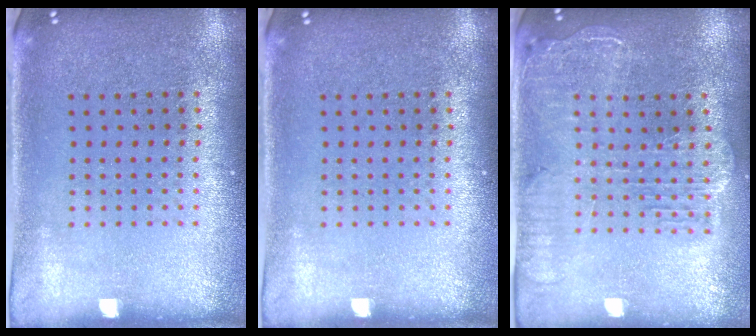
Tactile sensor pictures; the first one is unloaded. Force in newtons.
{"total": 0.0}
{"total": 2.2, "press": 2.0, "slide": 1.0}